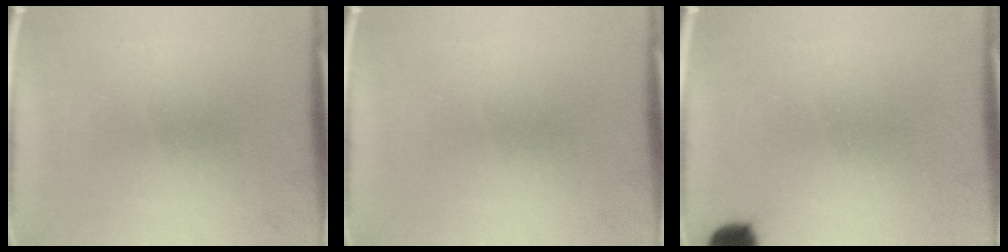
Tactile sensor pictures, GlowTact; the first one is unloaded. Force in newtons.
{"total": 0.0}
{"total": 5.1}